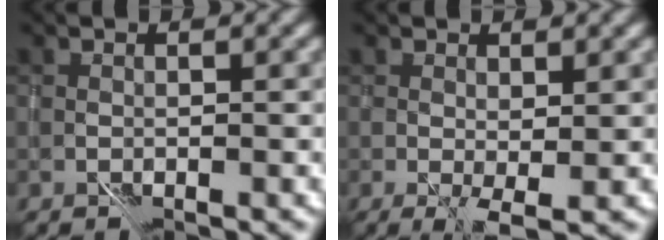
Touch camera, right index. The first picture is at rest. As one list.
[{"total": 1.7, "force": [0.9, 0.0, 1.4], "torque": [-0.030, -0.001, 0.017]}]